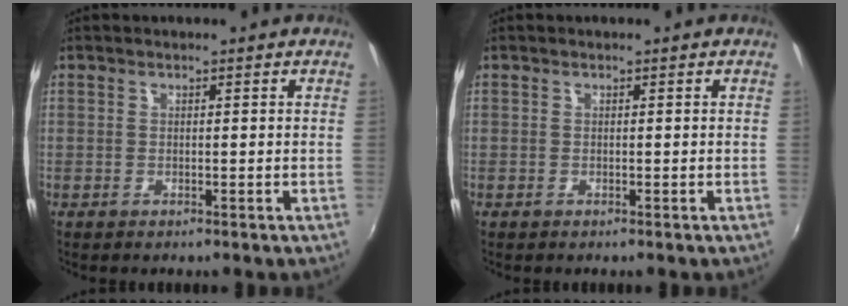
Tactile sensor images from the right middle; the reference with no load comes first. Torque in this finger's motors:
{"motor_torque": [0.03, 0.05, 0.02, 0.01]}